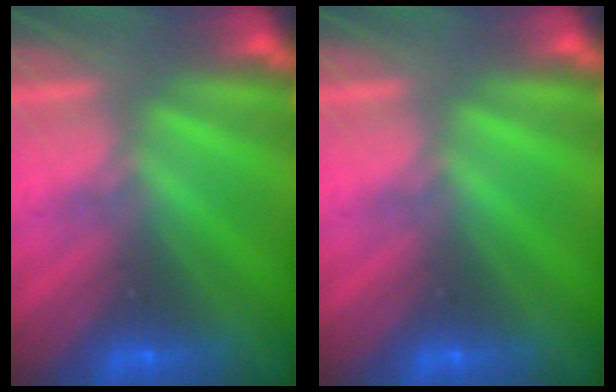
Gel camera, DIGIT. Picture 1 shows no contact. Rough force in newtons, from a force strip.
{"total": 0.0}